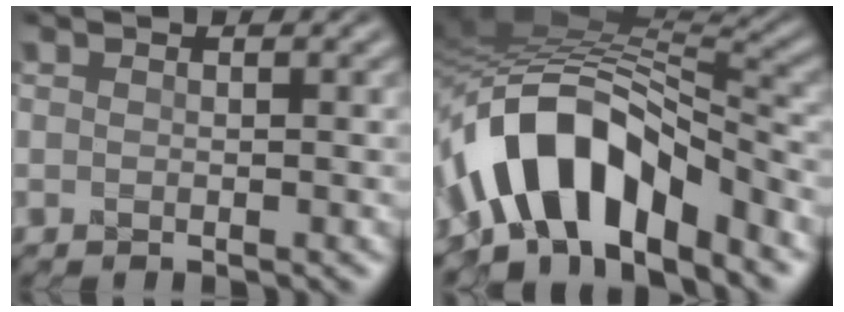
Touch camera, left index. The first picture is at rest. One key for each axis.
{"total": 10.7, "fx": -5.2, "fy": 5.2, "fz": 7.7, "tx": -0.121, "ty": 0.014, "tz": -0.094}